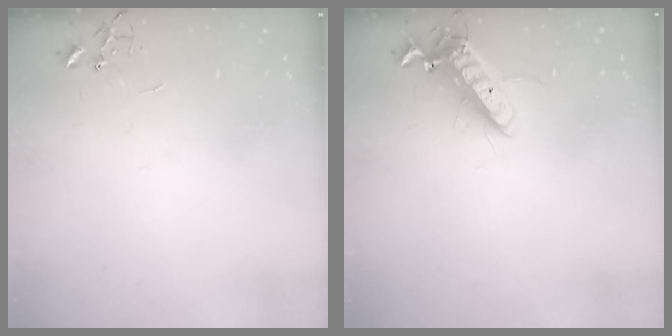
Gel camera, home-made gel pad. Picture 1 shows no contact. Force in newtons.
{"total": 12.9, "press": 12.7, "slide": 2.1}